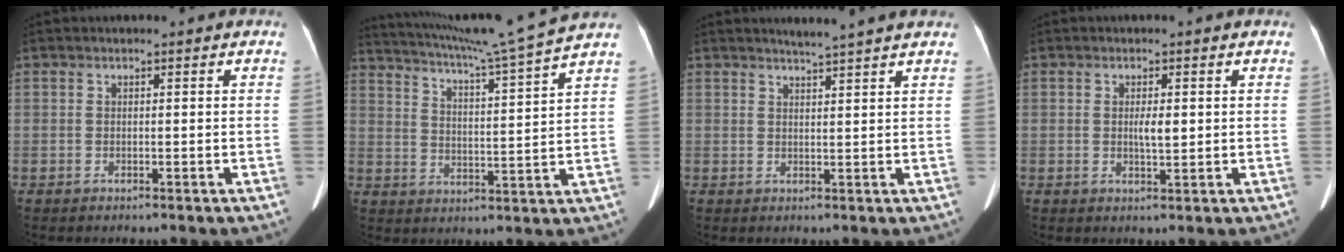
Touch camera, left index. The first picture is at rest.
{"total": 15.5, "force": [13.8, -3.0, 6.4], "torque": [-0.120, -0.030, 0.200]}
{"total": 4.7, "force": [4.1, -0.8, 2.0], "torque": [-0.030, 0.008, 0.051]}
{"total": 2.3, "force": [0.3, 0.6, 2.3], "torque": [-0.040, -0.002, 0.005]}